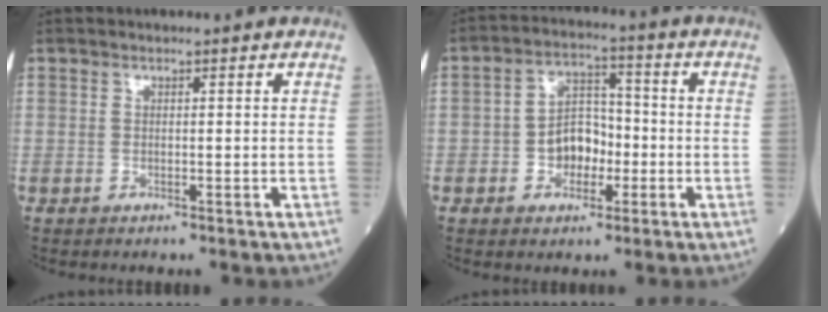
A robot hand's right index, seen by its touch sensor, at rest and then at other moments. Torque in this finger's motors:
{"motor_torque": [0.19, -0.15, 0.11, 0.04]}